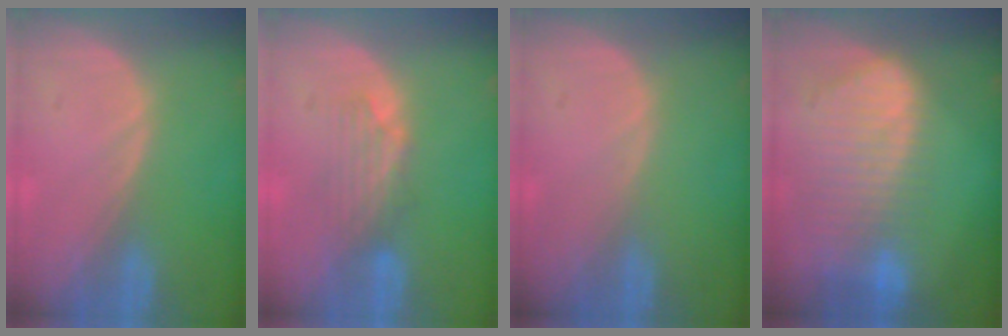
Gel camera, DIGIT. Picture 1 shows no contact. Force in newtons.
{"total": 4.2, "press": 3.7, "slide": 2.0}
{"total": 0.0}
{"total": 10.4, "press": 8.7, "slide": 5.5}